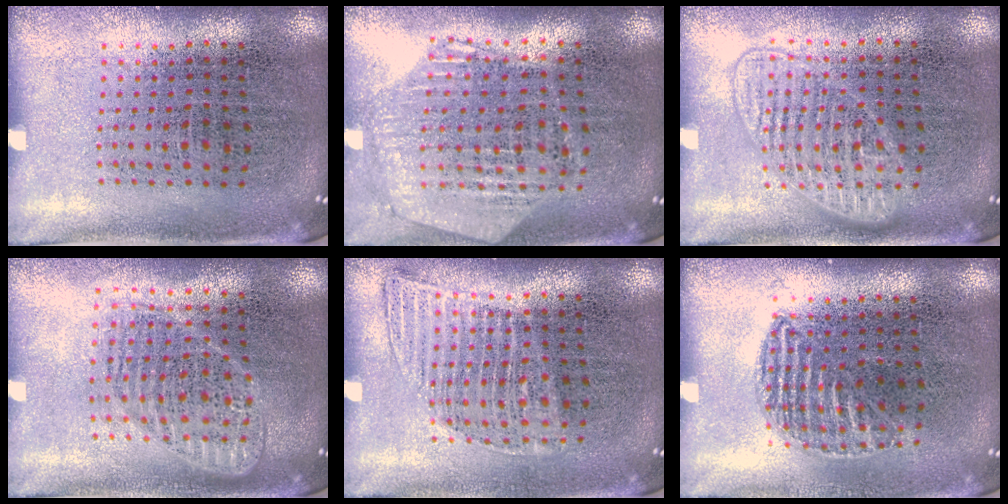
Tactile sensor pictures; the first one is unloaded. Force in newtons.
{"total": 1.1, "press": 1.1, "slide": 0.2}
{"total": 1.4, "press": 1.4, "slide": 0.3}
{"total": 1.6, "press": 1.4, "slide": 0.7}
{"total": 1.2, "press": 1.0, "slide": 0.6}
{"total": 1.1, "press": 1.0, "slide": 0.4}